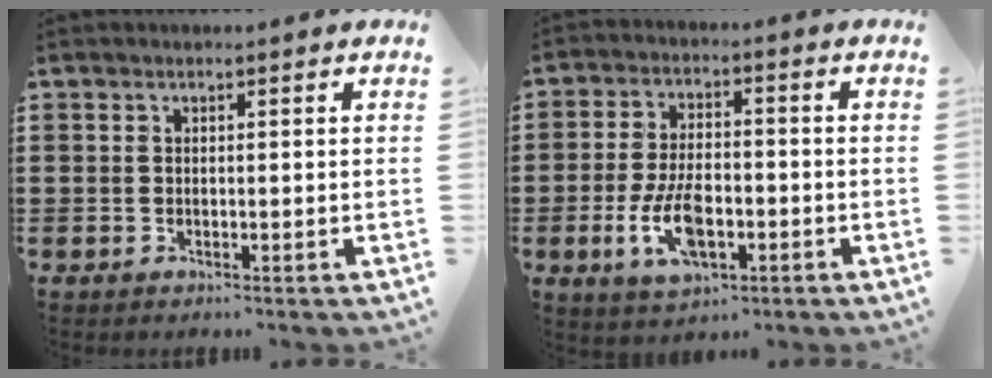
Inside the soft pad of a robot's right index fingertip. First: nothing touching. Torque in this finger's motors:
{"motor_torque": [2.14, 0.00, 0.92, 0.21]}